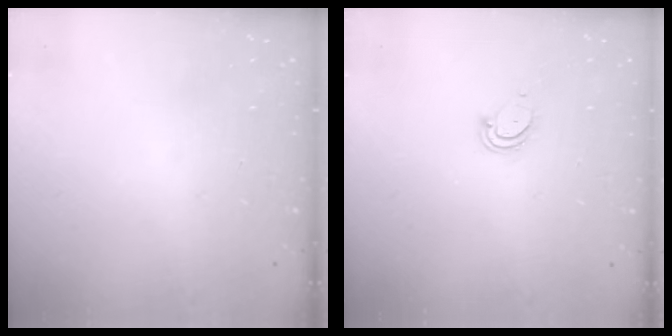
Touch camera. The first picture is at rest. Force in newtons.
{"total": 3.8, "press": 3.8, "slide": 0.4}